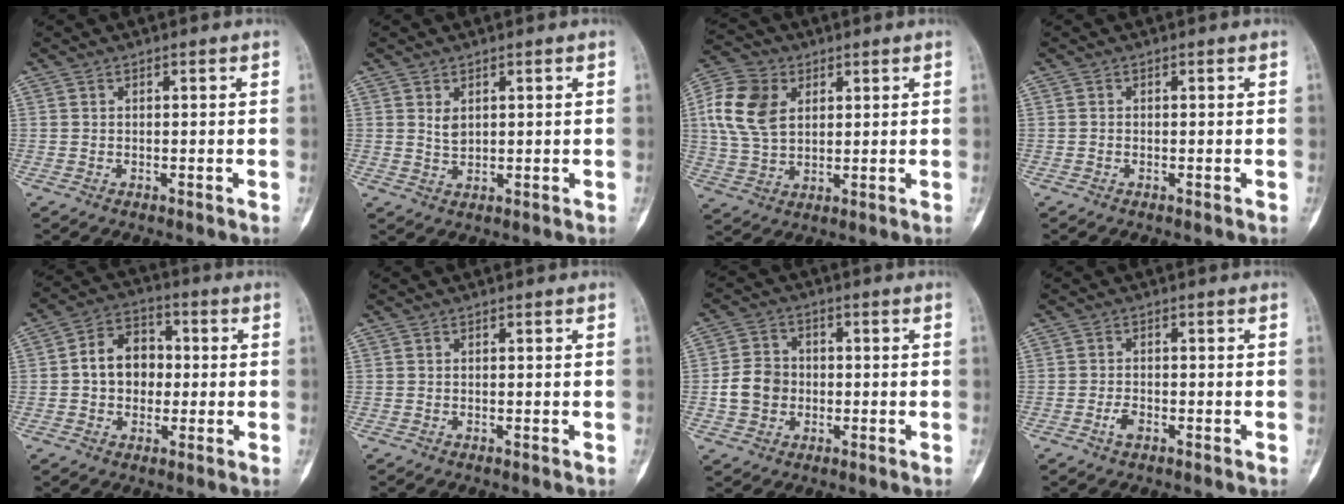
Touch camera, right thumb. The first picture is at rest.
{"total": 2.4, "force": [0.9, 1.5, 1.7], "torque": [-0.024, -0.008, 0.022]}
{"total": 12.0, "force": [3.1, 8.5, 8.0], "torque": [-0.150, 0.001, 0.056]}
{"total": 0.0}
{"total": 9.7, "force": [0.2, 7.6, 6.1], "torque": [-0.064, 0.023, -0.006]}
{"total": 0.0}
{"total": 7.2, "force": [-1.1, 6.2, 3.5], "torque": [-0.044, 0.016, -0.023]}
{"total": 2.1, "force": [-1.0, 1.1, 1.4], "torque": [-0.029, 0.005, -0.020]}